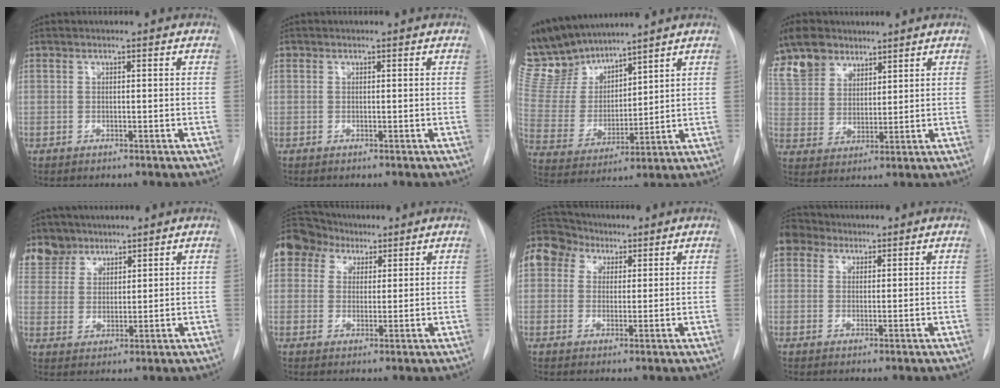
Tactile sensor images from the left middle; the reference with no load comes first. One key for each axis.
{"total": 0.0}
{"total": 13.1, "fx": 11.9, "fy": 3.5, "fz": 4.1, "tx": -0.098, "ty": 0.009, "tz": 0.246}
{"total": 12.3, "fx": 9.0, "fy": 7.6, "fz": 3.7, "tx": -0.096, "ty": 0.027, "tz": 0.181}
{"total": 9.7, "fx": 7.6, "fy": 5.8, "fz": 1.5, "tx": -0.039, "ty": 0.019, "tz": 0.156}
{"total": 14.5, "fx": 8.3, "fy": 10.9, "fz": 4.7, "tx": -0.143, "ty": 0.070, "tz": 0.161}
{"total": 16.4, "fx": 7.8, "fy": 13.0, "fz": 6.3, "tx": -0.199, "ty": 0.087, "tz": 0.153}
{"total": 3.9, "fx": 2.9, "fy": 2.6, "fz": 0.3, "tx": -0.007, "ty": 0.018, "tz": 0.051}